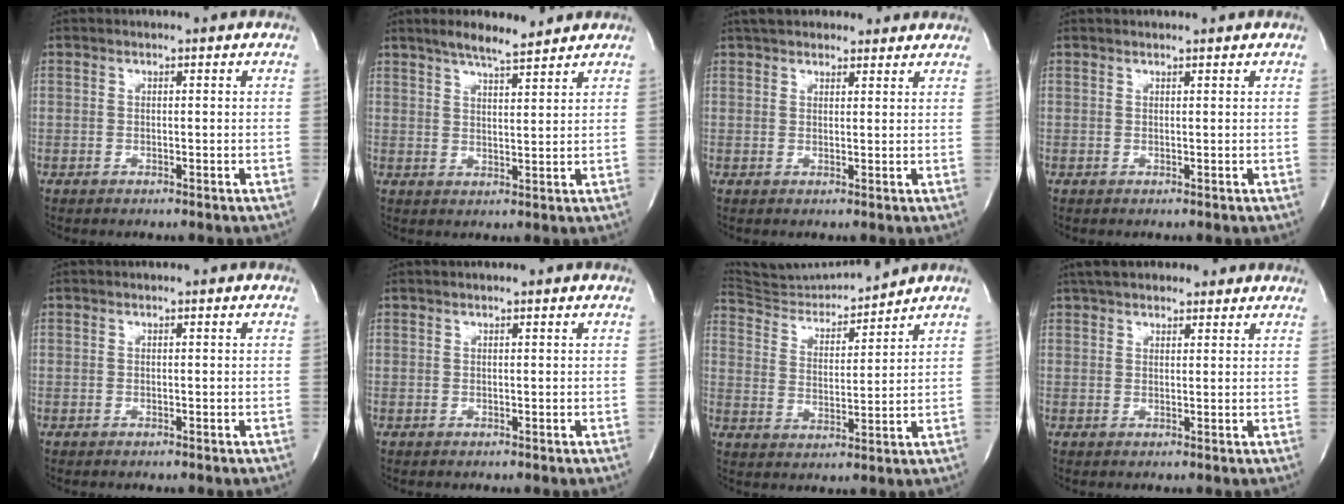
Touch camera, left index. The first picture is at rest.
{"total": 6.5, "force": [5.6, 0.8, 3.2], "torque": [-0.056, 0.012, 0.094]}
{"total": 10.3, "force": [9.0, 3.6, 3.7], "torque": [-0.043, 0.035, 0.125]}
{"total": 1.2, "force": [1.2, -0.2, 0.2], "torque": [-0.008, 0.004, 0.020]}
{"total": 0.0}
{"total": 1.4, "force": [1.2, 0.0, 0.6], "torque": [-0.012, 0.015, 0.018]}
{"total": 10.2, "force": [10.1, -0.6, 0.4], "torque": [-0.017, 0.003, 0.188]}
{"total": 9.8, "force": [8.2, 3.5, 4.2], "torque": [-0.058, 0.038, 0.122]}